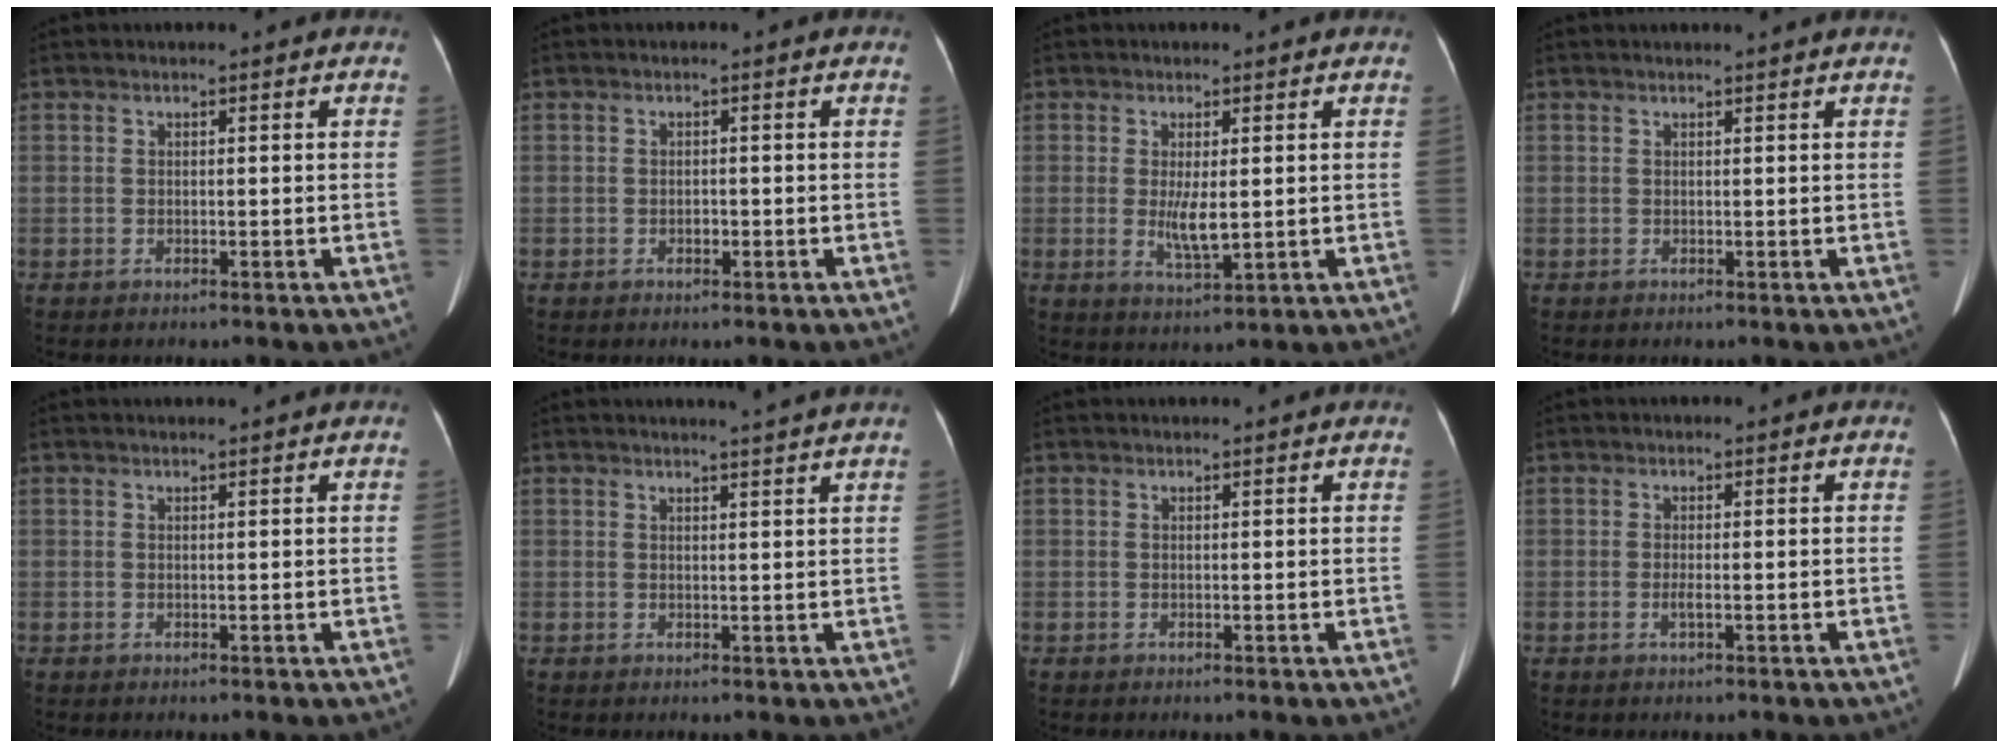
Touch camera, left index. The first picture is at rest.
{"total": 0.8, "force": [-0.4, 0.5, 0.5], "torque": [-0.009, 0.000, -0.005]}
{"total": 4.2, "force": [0.1, 0.9, 4.1], "torque": [-0.080, -0.012, 0.009]}
{"total": 2.3, "force": [2.1, -0.4, 0.7], "torque": [-0.012, 0.007, 0.025]}
{"total": 2.3, "force": [2.1, -0.4, 0.7], "torque": [-0.010, 0.011, 0.028]}
{"total": 4.6, "force": [4.1, -1.0, 1.7], "torque": [-0.022, -0.001, 0.040]}
{"total": 1.8, "force": [1.7, -0.1, 0.5], "torque": [-0.009, 0.012, 0.021]}
{"total": 0.9, "force": [-0.3, 0.0, 0.9], "torque": [-0.020, -0.003, -0.005]}